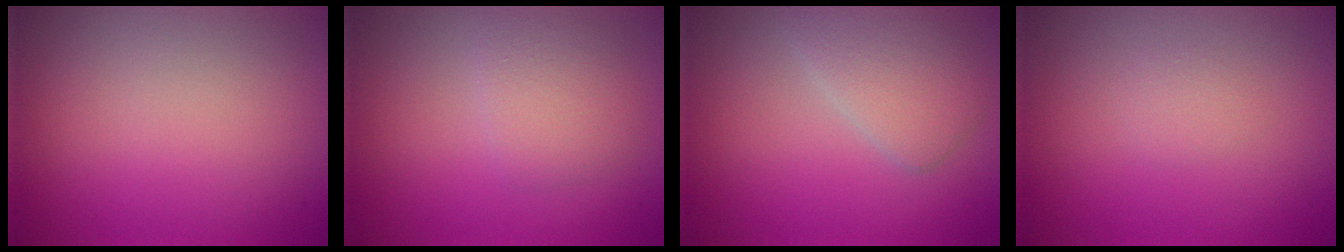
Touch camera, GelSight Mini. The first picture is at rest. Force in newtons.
{"total": 2.3, "press": 2.3, "slide": 0.0}
{"total": 3.2, "press": 3.2, "slide": 0.3}
{"total": 0.8, "press": 0.8, "slide": 0.1}